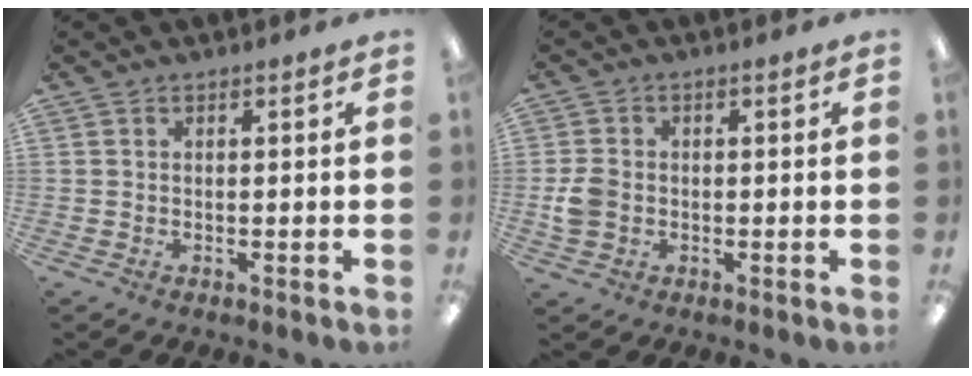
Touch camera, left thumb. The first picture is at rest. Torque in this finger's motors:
{"motor_torque": [-0.29, 0.54, 0.31, -0.21, 0.01]}